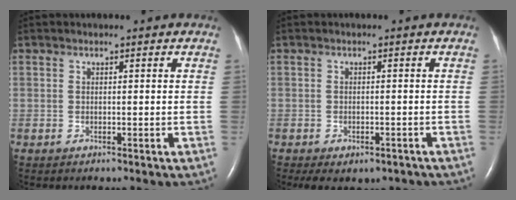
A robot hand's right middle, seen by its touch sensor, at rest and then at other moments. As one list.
[{"total": 5.3, "force": [-3.7, 2.8, 2.4], "torque": [-0.030, 0.001, -0.045]}]